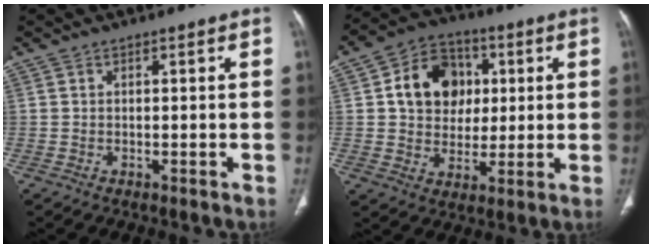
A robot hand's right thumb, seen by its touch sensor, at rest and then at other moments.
{"total": 13.3, "force": [2.8, 10.8, 7.3], "torque": [-0.081, 0.006, 0.044]}